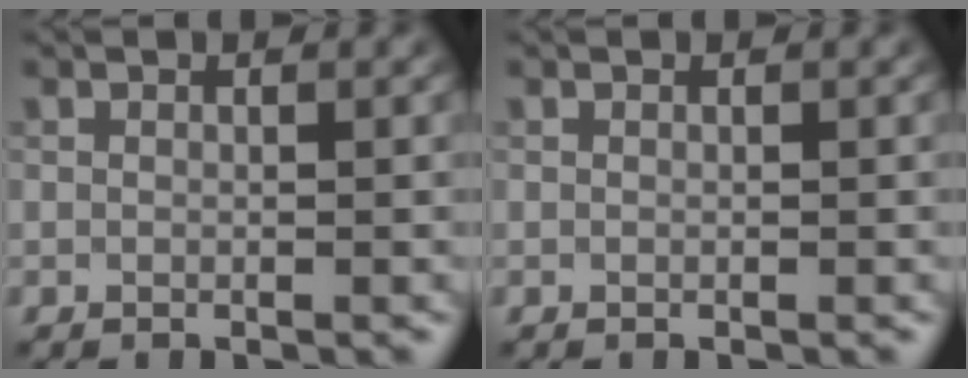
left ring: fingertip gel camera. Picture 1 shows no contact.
{"total": 0.0}